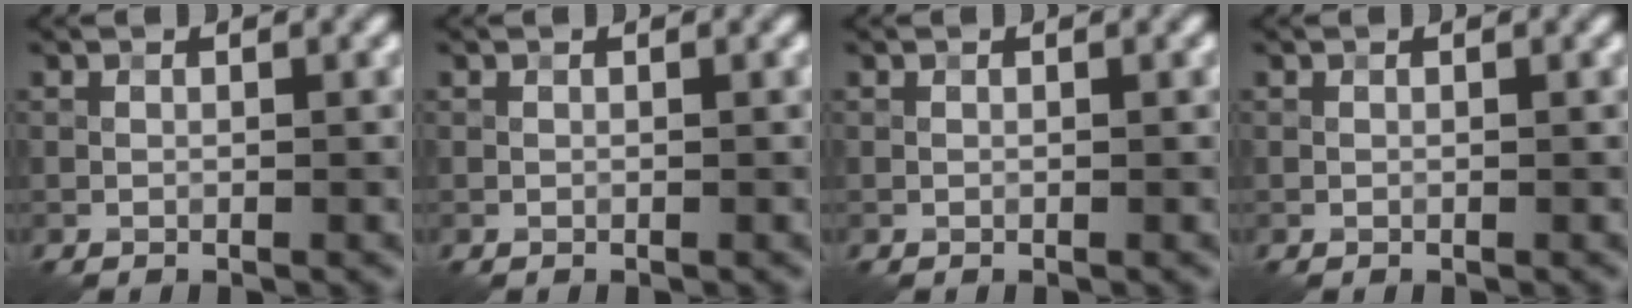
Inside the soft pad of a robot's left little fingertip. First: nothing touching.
{"total": 0.0}
{"total": 0.0}
{"total": 0.0}